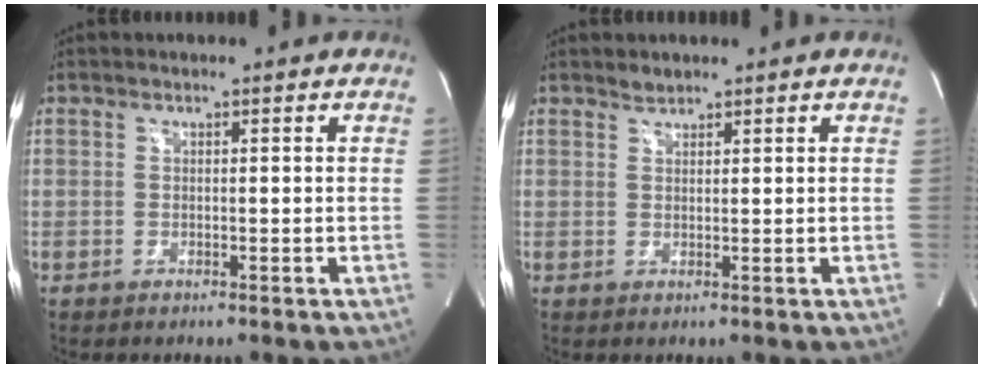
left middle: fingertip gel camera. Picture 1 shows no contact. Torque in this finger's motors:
{"motor_torque": [0.25, -0.02, -0.11, 0.01]}